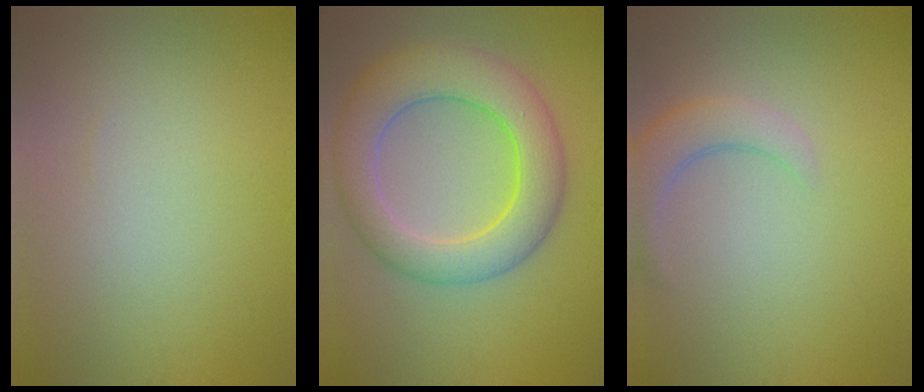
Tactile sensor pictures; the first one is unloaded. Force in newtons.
{"total": 8.2, "press": 8.2, "slide": 0.2}
{"total": 3.4, "press": 3.4, "slide": 0.4}